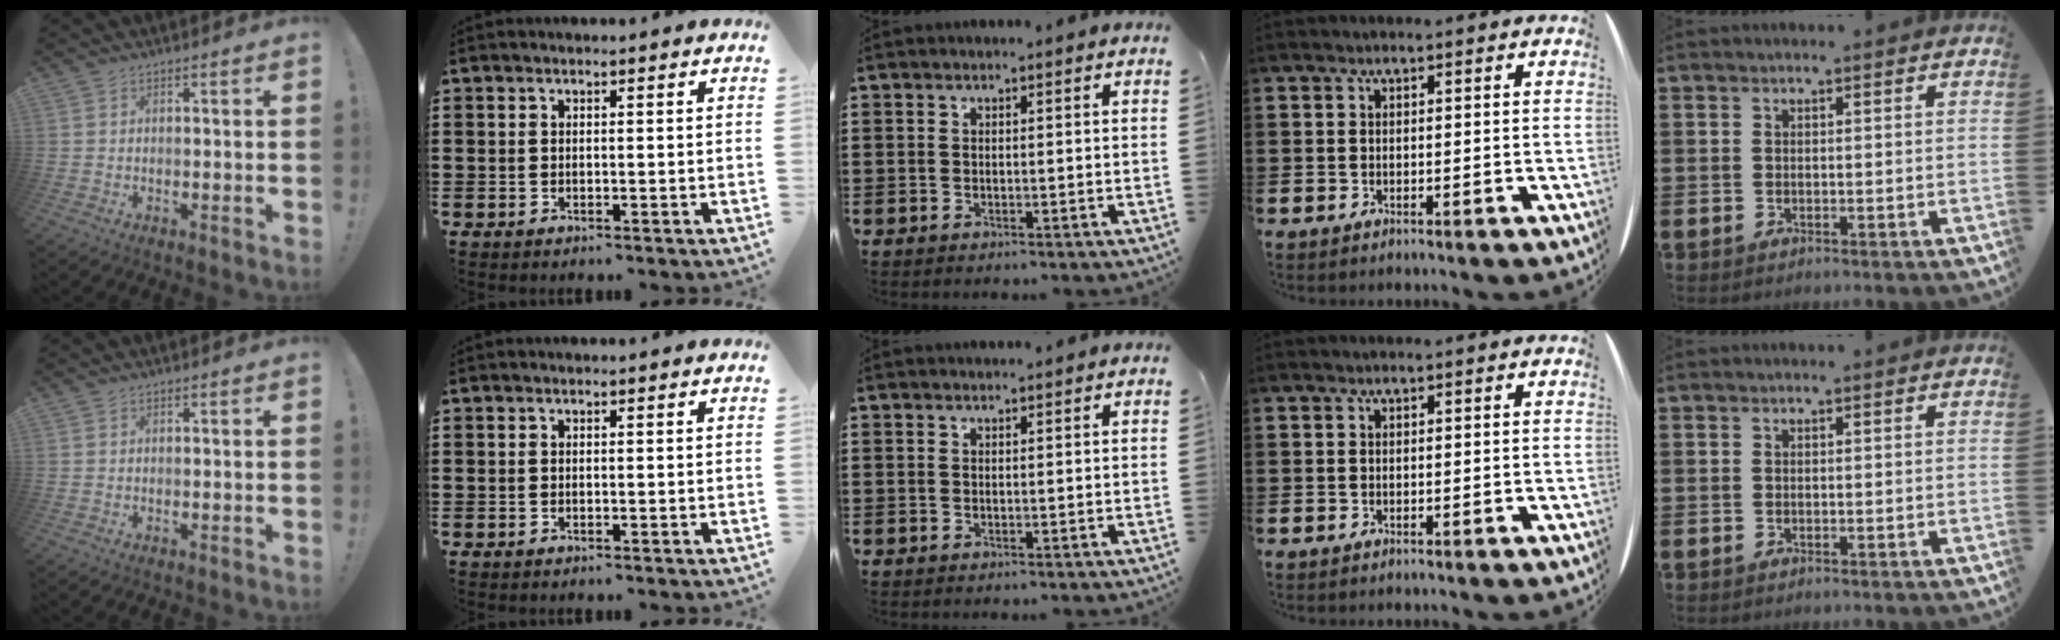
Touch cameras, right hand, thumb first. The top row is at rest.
{"middle": {"total": 0.6, "force": [0.6, 0.0, 0.0], "torque": [0.005, -0.004, 0.010]}}